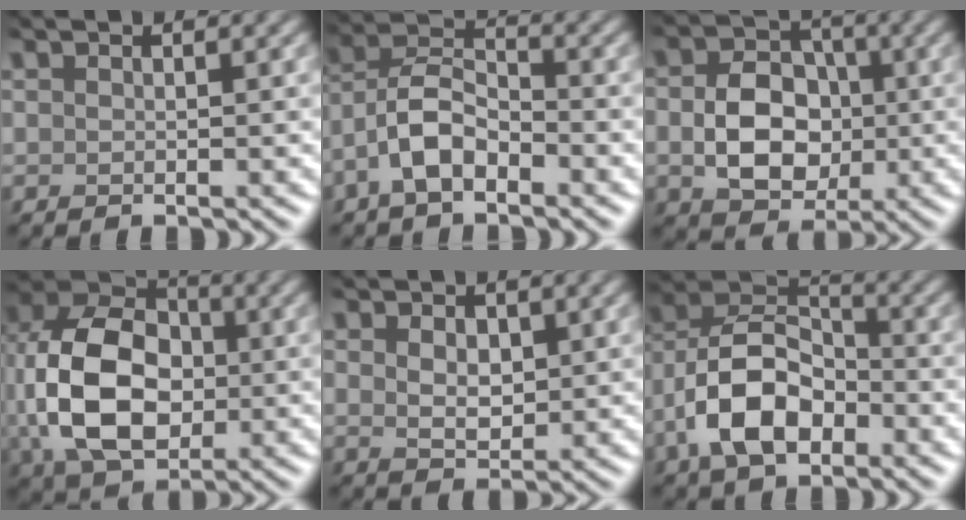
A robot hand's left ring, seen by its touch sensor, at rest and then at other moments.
{"total": 4.6, "force": [-3.4, 1.8, 2.5], "torque": [-0.050, 0.006, -0.068]}
{"total": 6.0, "force": [-1.7, 4.6, 3.6], "torque": [-0.067, -0.007, -0.026]}
{"total": 11.0, "force": [-1.6, 7.9, 7.5], "torque": [-0.175, -0.002, -0.027]}
{"total": 2.2, "force": [0.4, 1.6, 1.5], "torque": [-0.039, -0.009, 0.016]}
{"total": 7.7, "force": [-4.2, 4.4, 4.8], "torque": [-0.094, 0.005, -0.080]}